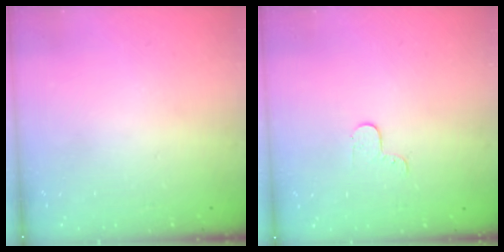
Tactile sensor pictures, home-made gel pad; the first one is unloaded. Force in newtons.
{"total": 2.9, "press": 2.9, "slide": 0.3}